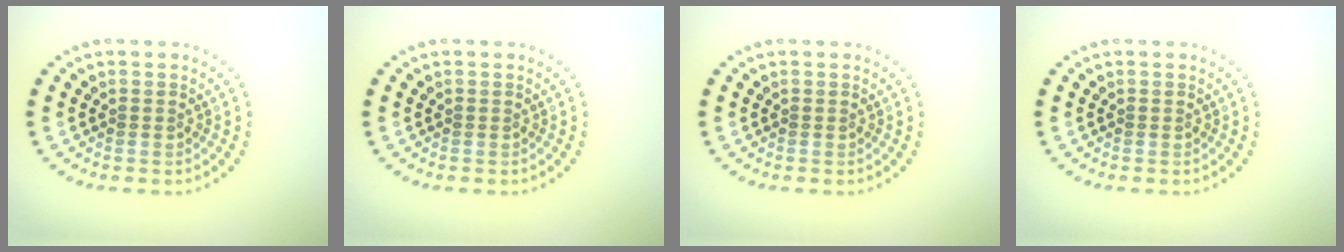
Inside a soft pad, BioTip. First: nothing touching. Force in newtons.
{"total": 0.0}
{"total": 0.0}
{"total": 0.0}